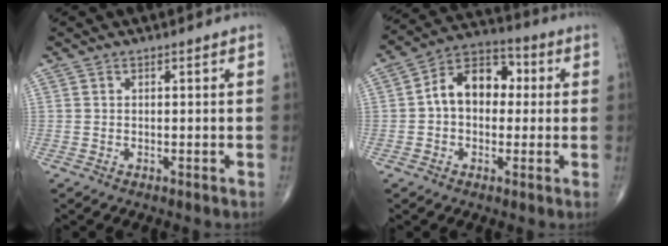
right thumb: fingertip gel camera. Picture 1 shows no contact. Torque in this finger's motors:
{"motor_torque": [0.76, 2.47, 0.72, -0.24, 0.08]}